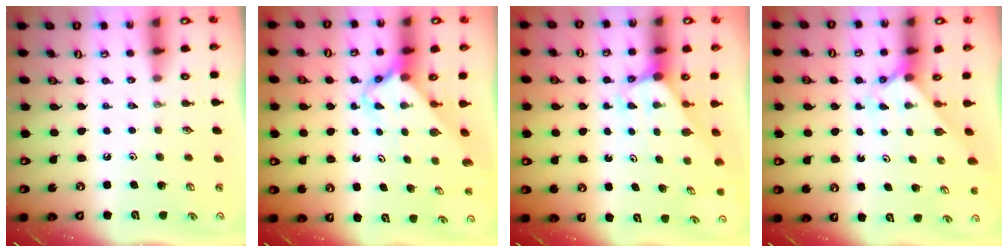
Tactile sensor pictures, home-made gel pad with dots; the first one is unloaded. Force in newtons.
{"total": 2.5, "press": 2.5, "slide": 0.2}
{"total": 2.9, "press": 2.9, "slide": 0.2}
{"total": 2.0, "press": 2.0, "slide": 0.2}